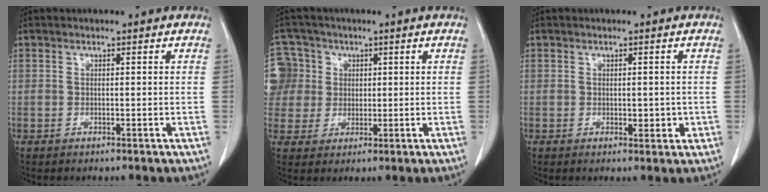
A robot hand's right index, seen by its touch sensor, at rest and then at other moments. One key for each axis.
{"total": 11.0, "fx": 2.4, "fy": 10.6, "fz": 1.1, "tx": -0.049, "ty": 0.046, "tz": 0.064}
{"total": 2.3, "fx": -0.2, "fy": 1.3, "fz": 1.9, "tx": -0.022, "ty": -0.002, "tz": 0.002}